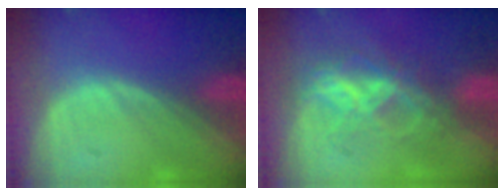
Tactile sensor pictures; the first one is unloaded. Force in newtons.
{"total": 7.2, "press": 6.1, "slide": 3.8}